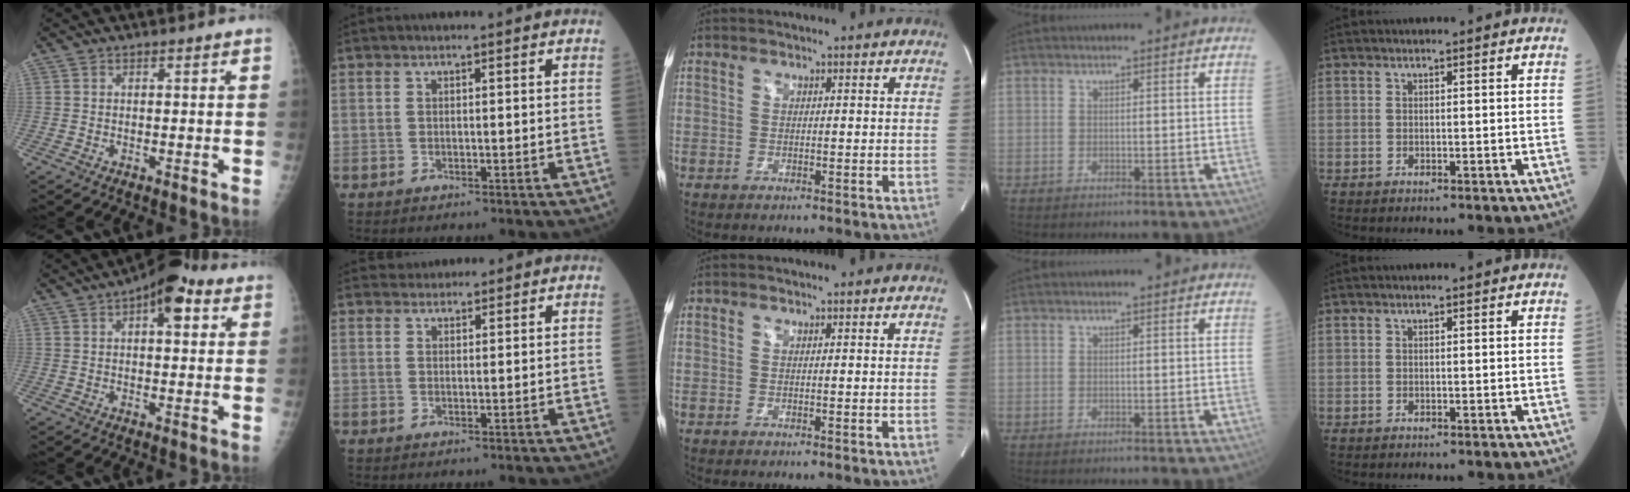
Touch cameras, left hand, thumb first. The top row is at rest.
{"thumb": {"total": 9.2, "force": [3.9, 4.3, 7.1], "torque": [-0.075, 0.006, 0.048]}, "index": {"total": 1.7, "force": [1.5, 0.7, -0.2], "torque": [0.000, 0.014, 0.023]}}